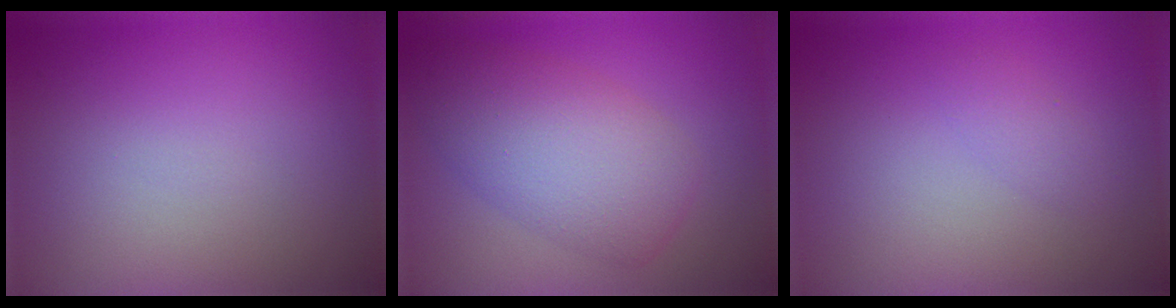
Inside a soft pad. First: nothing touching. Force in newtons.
{"total": 6.9, "press": 6.9, "slide": 0.4}
{"total": 1.1, "press": 1.1, "slide": 0.0}